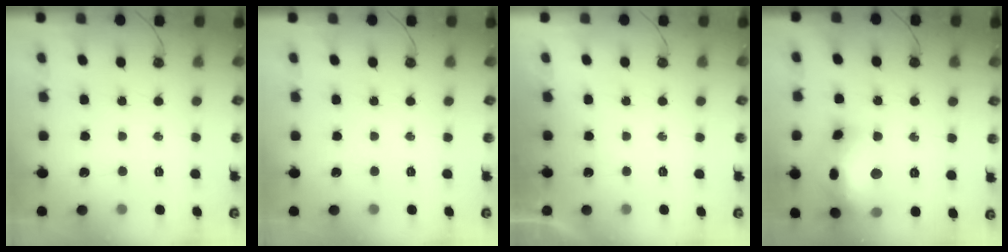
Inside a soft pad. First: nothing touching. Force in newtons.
{"total": 0.0}
{"total": 0.0}
{"total": 19.3, "press": 19.2, "slide": 1.9}